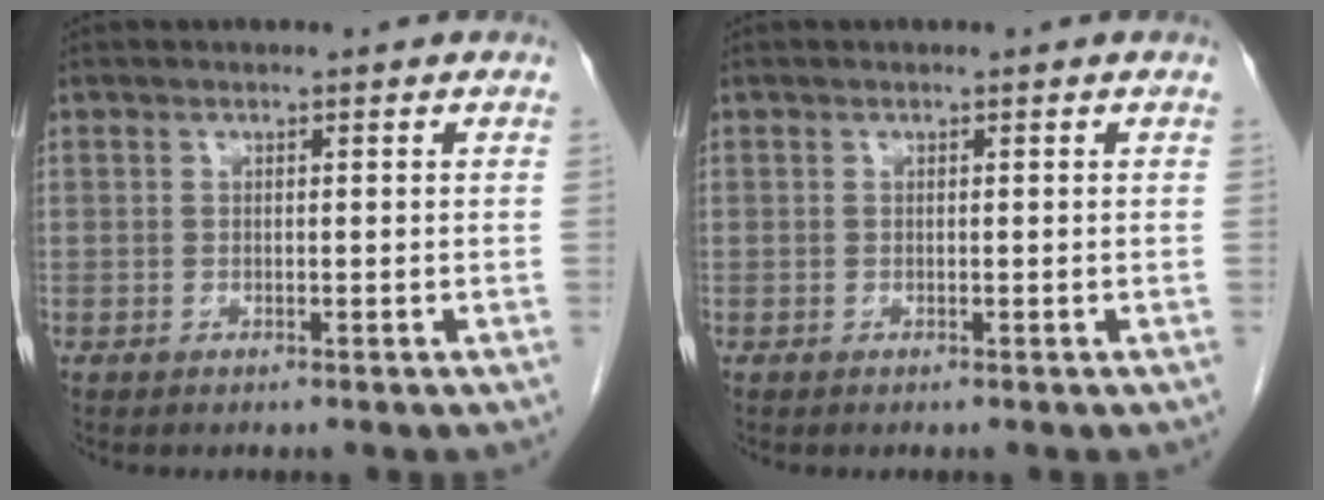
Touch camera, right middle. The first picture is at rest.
{"total": 0.0}